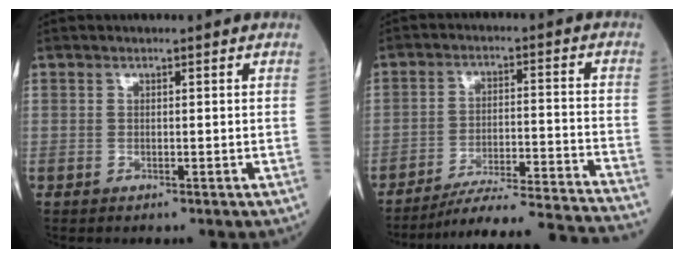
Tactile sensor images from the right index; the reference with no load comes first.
{"total": 21.7, "force": [-20.6, -1.8, 6.7], "torque": [-0.066, -0.026, -0.288]}